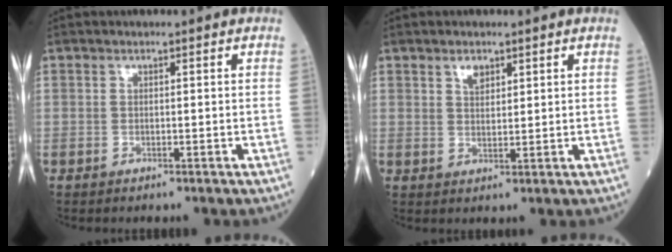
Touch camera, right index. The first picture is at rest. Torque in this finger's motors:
{"motor_torque": [0.02, 0.02, 0.01, 0.02]}